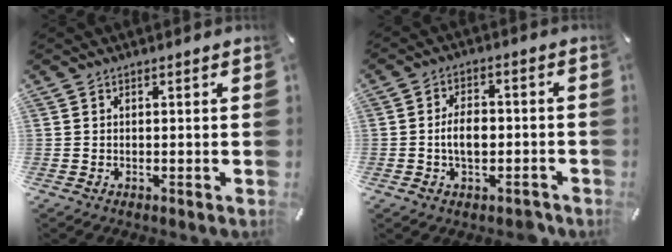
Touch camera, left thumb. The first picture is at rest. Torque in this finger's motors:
{"motor_torque": [0.03, 0.08, 0.53, 0.40, 0.02]}